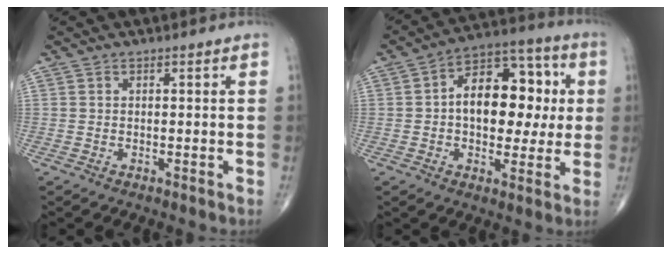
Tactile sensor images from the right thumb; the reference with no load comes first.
{"total": 16.5, "force": [1.4, 10.3, 12.8], "torque": [-0.145, 0.030, 0.014]}